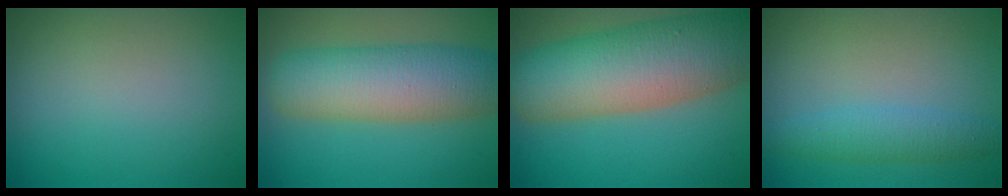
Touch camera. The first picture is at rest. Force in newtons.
{"total": 8.9, "press": 8.9, "slide": 0.2}
{"total": 12.3, "press": 12.3, "slide": 0.8}
{"total": 2.8, "press": 2.8, "slide": 0.0}